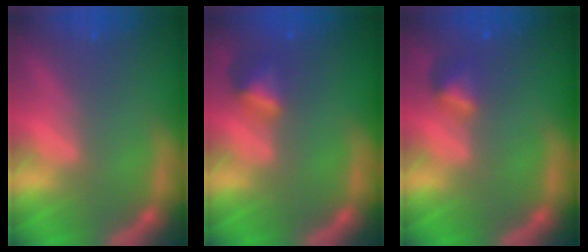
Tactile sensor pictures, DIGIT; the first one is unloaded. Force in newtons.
{"total": 2.4}
{"total": 1.9}